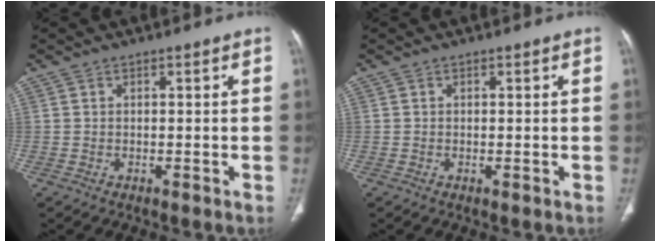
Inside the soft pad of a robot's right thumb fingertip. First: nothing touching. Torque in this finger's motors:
{"motor_torque": [-0.11, 0.29, -0.24, 0.11, 0.04]}